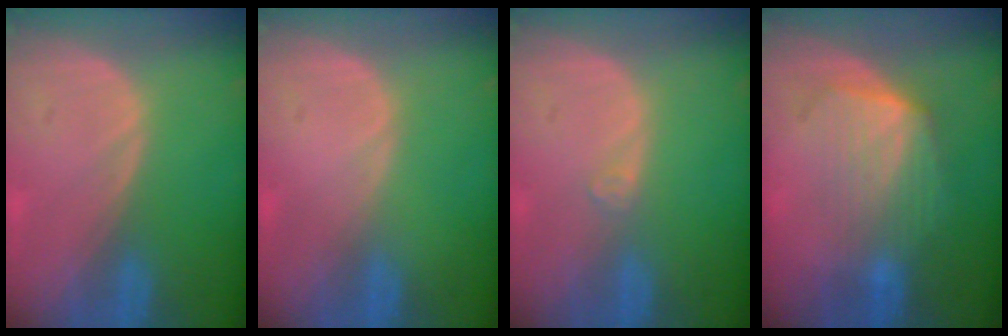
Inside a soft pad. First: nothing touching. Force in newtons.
{"total": 0.0}
{"total": 0.9, "press": 0.8, "slide": 0.2}
{"total": 7.2, "press": 6.5, "slide": 3.1}